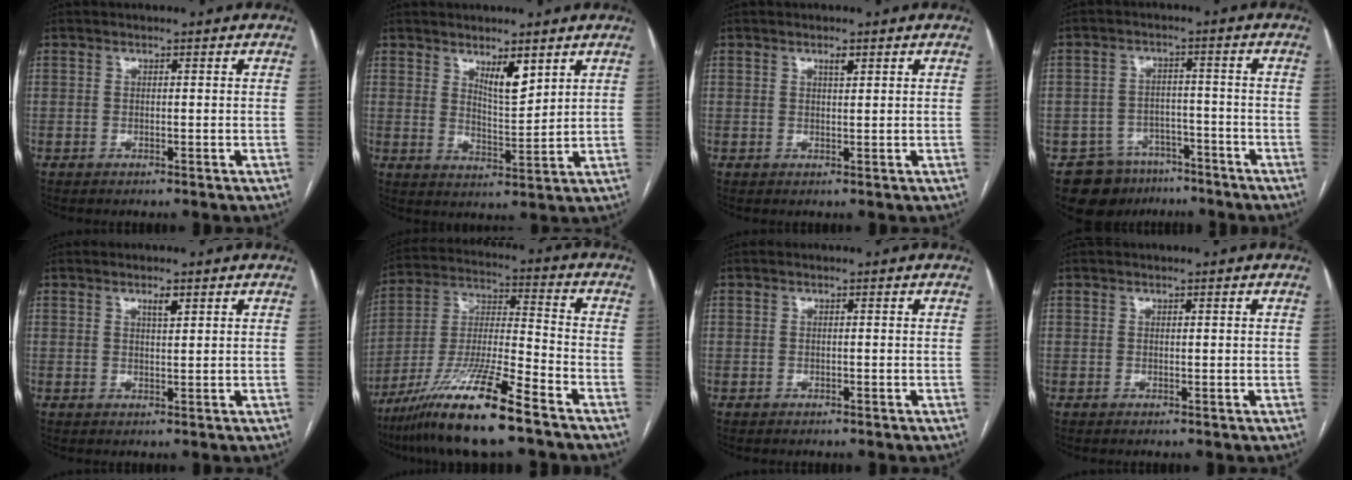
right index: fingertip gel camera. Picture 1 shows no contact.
{"total": 5.1, "force": [3.3, 1.2, 3.7], "torque": [-0.070, -0.011, 0.062]}
{"total": 1.3, "force": [0.8, 0.3, 0.9], "torque": [-0.017, -0.001, 0.014]}
{"total": 9.0, "force": [-6.6, 5.9, 1.2], "torque": [-0.015, 0.022, -0.096]}
{"total": 1.7, "force": [1.1, 0.3, 1.3], "torque": [-0.023, -0.002, 0.019]}
{"total": 16.4, "force": [-11.2, 0.7, 11.9], "torque": [-0.246, -0.030, -0.206]}
{"total": 0.0}
{"total": 0.0}